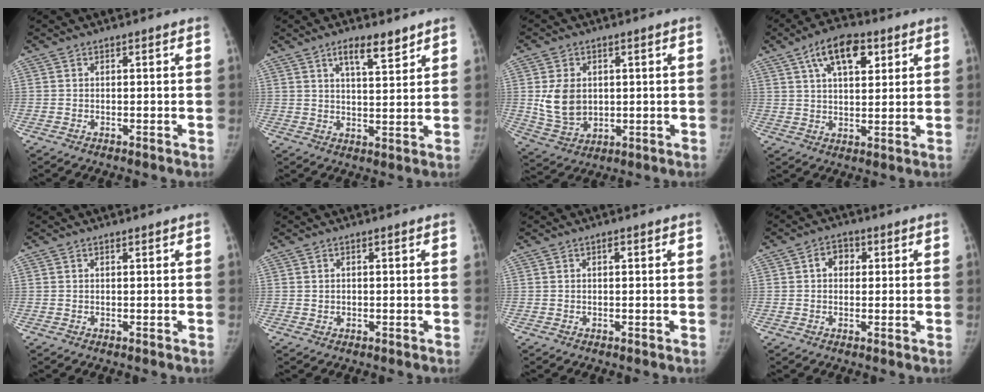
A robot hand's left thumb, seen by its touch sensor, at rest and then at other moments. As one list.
[{"total": 6.6, "force": [4.6, 2.0, 4.3], "torque": [-0.053, -0.032, 0.076]}, {"total": 8.9, "force": [1.0, 6.8, 5.7], "torque": [-0.083, -0.012, 0.036]}, {"total": 10.9, "force": [5.2, 5.5, 7.9], "torque": [-0.107, -0.009, 0.087]}, {"total": 0.0}, {"total": 0.5, "force": [0.1, 0.5, 0.1], "torque": [0.003, 0.000, 0.003]}, {"total": 0.7, "force": [0.2, 0.3, 0.5], "torque": [-0.007, 0.002, 0.002]}, {"total": 3.8, "force": [0.8, 3.1, 2.1], "torque": [-0.010, 0.006, 0.008]}]